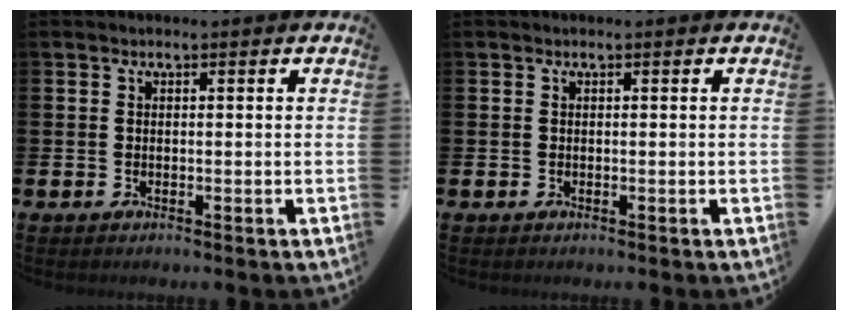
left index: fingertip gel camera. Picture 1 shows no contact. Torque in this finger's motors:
{"motor_torque": [0.13, -0.05, 0.00, -0.01]}